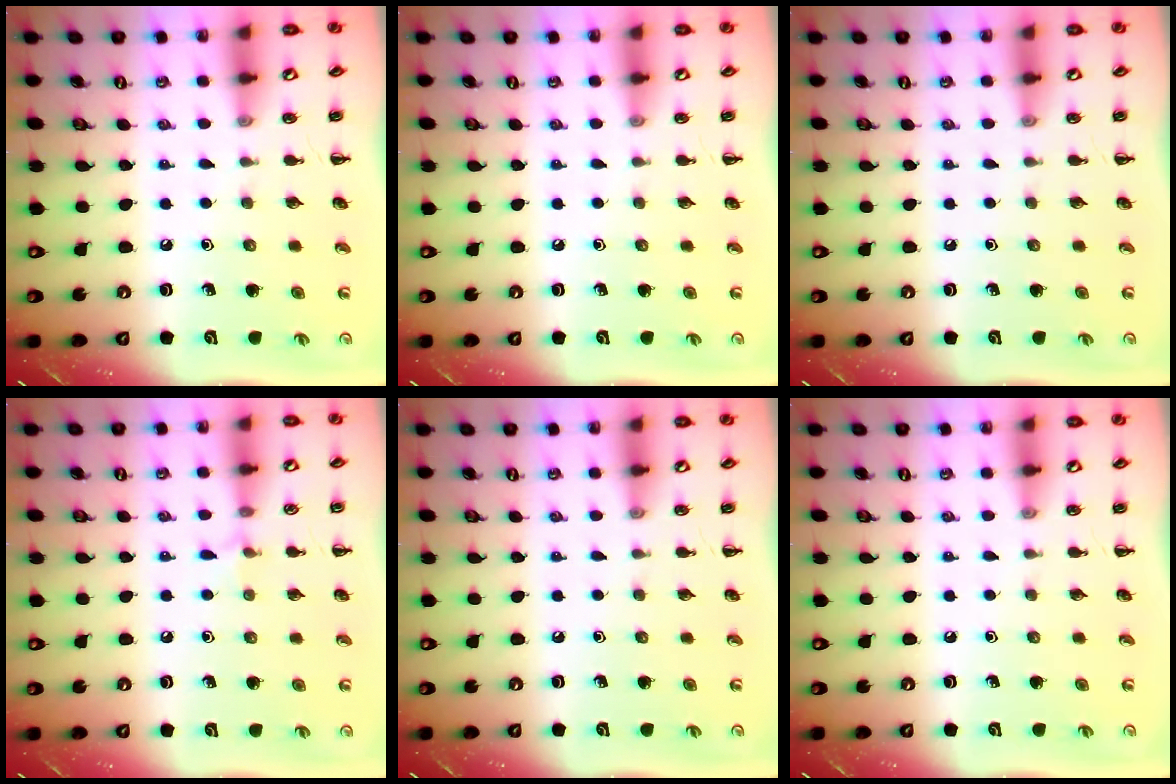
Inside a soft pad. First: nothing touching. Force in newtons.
{"total": 0.0}
{"total": 0.0}
{"total": 4.7, "press": 4.4, "slide": 1.6}
{"total": 0.0}
{"total": 0.0}